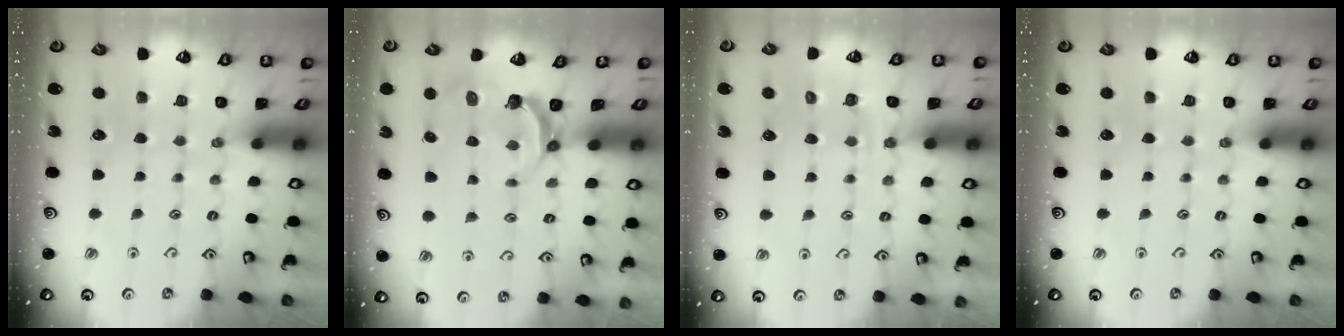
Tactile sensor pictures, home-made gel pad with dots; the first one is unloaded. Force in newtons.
{"total": 5.0, "press": 4.0, "slide": 3.1}
{"total": 4.4, "press": 4.1, "slide": 1.5}
{"total": 0.0}